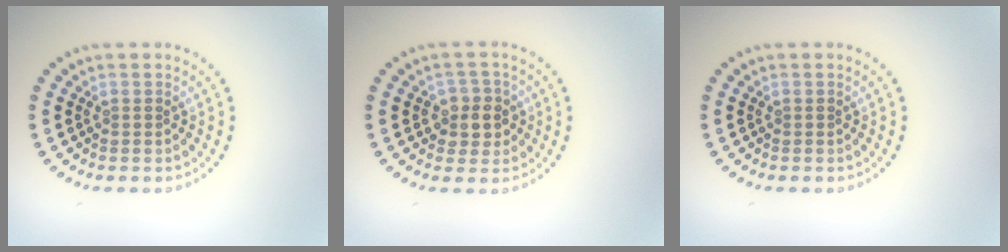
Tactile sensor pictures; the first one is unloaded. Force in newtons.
{"total": 2.6, "press": 2.4, "slide": 0.9}
{"total": 0.0}